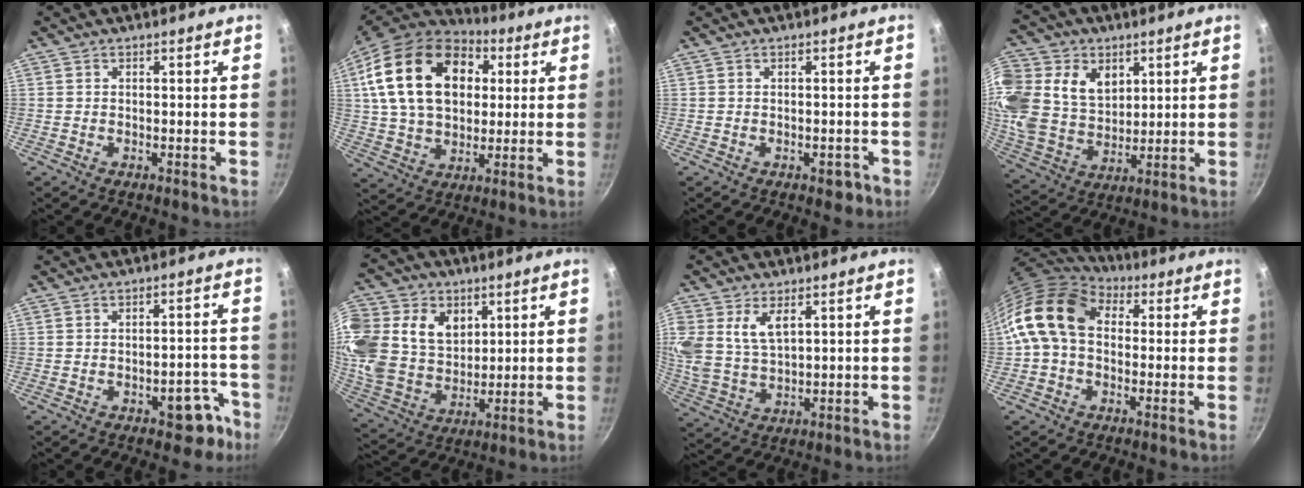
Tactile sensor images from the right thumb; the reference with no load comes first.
{"total": 24.1, "force": [6.5, 16.5, 16.3], "torque": [-0.270, 0.007, 0.113]}
{"total": 2.4, "force": [-1.2, 1.4, 1.6], "torque": [-0.009, 0.012, -0.008]}
{"total": 21.6, "force": [7.3, 16.4, 12.0], "torque": [-0.269, 0.002, 0.143]}
{"total": 6.6, "force": [-3.6, 3.5, 4.2], "torque": [-0.012, 0.037, -0.033]}
{"total": 24.0, "force": [7.8, 18.4, 13.3], "torque": [-0.296, 0.009, 0.151]}
{"total": 10.0, "force": [4.3, 5.8, 7.0], "torque": [-0.144, -0.016, 0.090]}
{"total": 14.5, "force": [1.9, 10.5, 9.8], "torque": [-0.162, 0.022, 0.014]}